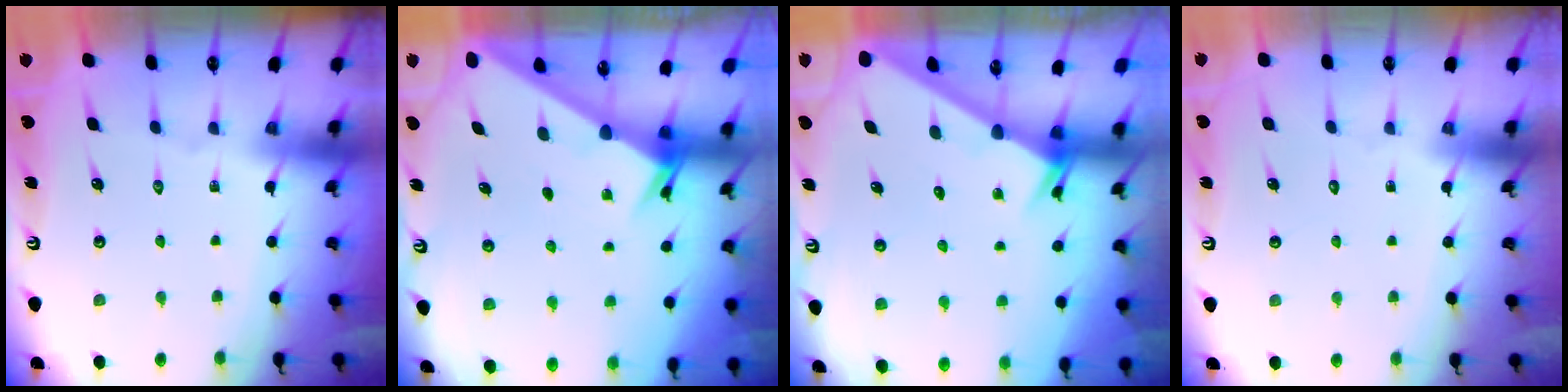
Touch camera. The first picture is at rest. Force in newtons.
{"total": 2.0, "press": 2.0, "slide": 0.0}
{"total": 2.6, "press": 2.6, "slide": 0.0}
{"total": 1.7, "press": 1.7, "slide": 0.1}